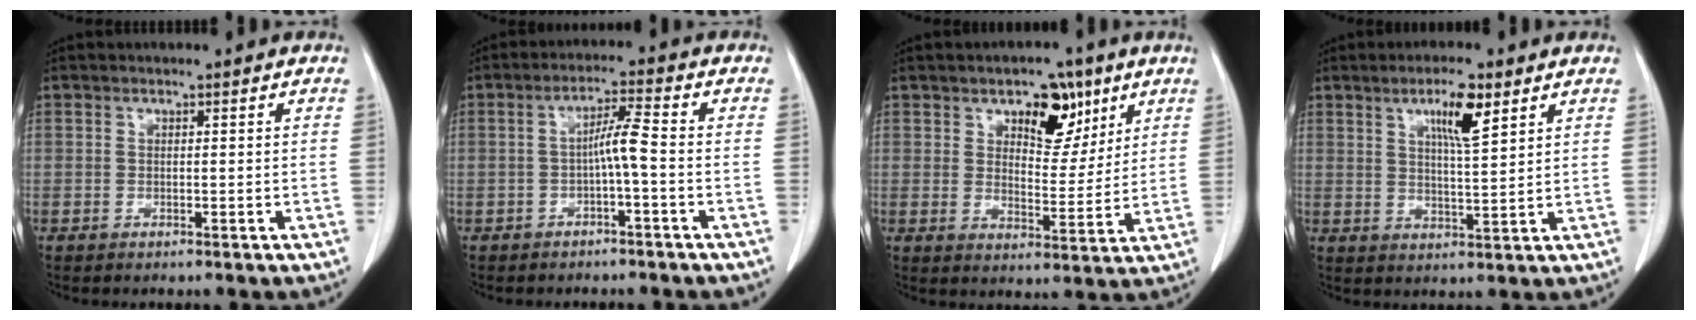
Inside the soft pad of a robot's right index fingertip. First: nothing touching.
{"total": 4.1, "force": [-1.0, -0.2, 4.0], "torque": [-0.069, 0.012, -0.016]}
{"total": 8.3, "force": [4.7, 4.5, 5.1], "torque": [-0.065, 0.004, 0.072]}
{"total": 6.6, "force": [3.5, 0.8, 5.5], "torque": [-0.096, -0.002, 0.059]}